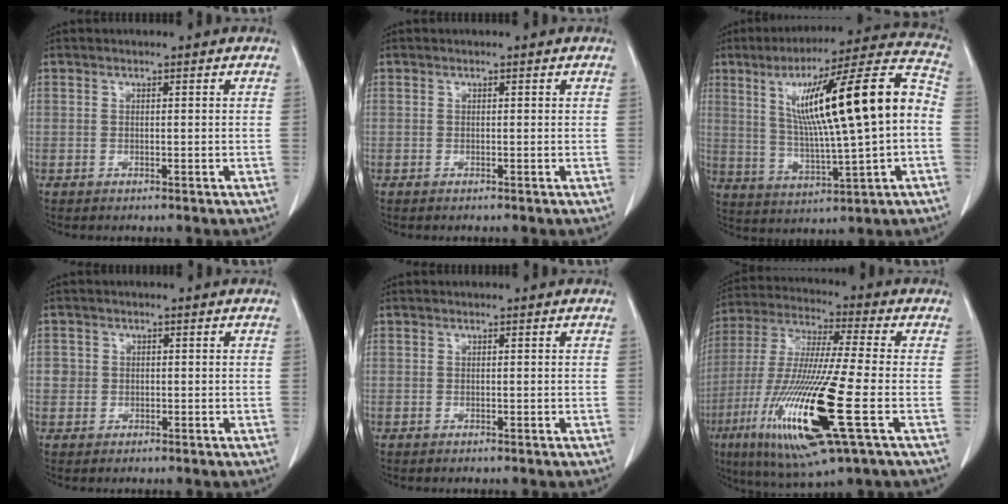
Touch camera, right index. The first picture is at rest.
{"total": 0.0}
{"total": 20.4, "force": [2.0, 1.7, 20.2], "torque": [-0.321, 0.030, 0.033]}
{"total": 2.0, "force": [0.1, 1.9, 0.3], "torque": [0.006, 0.008, 0.005]}
{"total": 0.0}
{"total": 20.2, "force": [-6.7, 1.3, 19.1], "torque": [-0.410, -0.039, -0.123]}